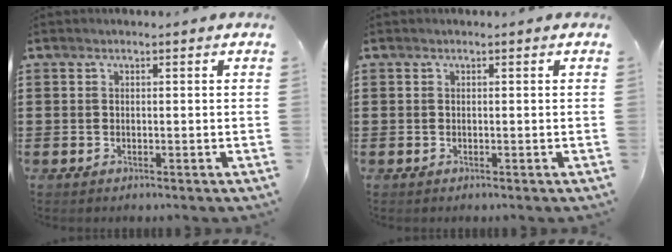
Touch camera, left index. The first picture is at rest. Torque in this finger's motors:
{"motor_torque": [0.00, 0.00, 0.00, 0.00]}